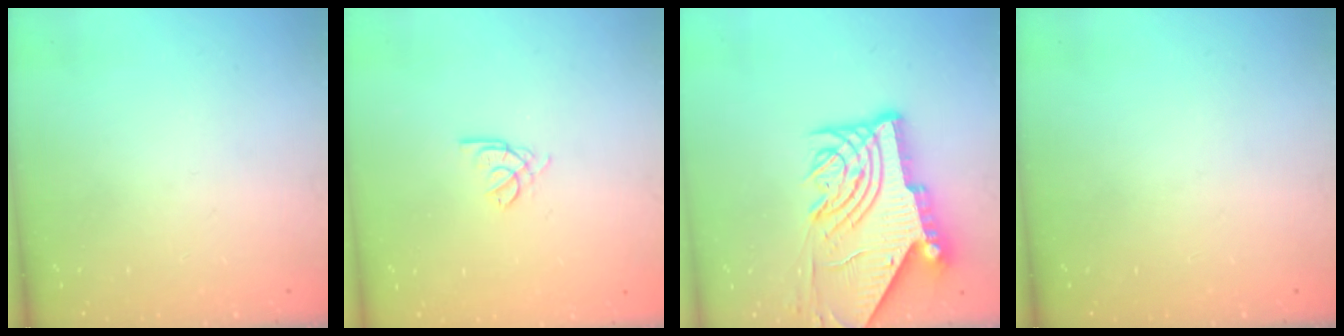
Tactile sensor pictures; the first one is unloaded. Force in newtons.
{"total": 2.2, "press": 2.1, "slide": 0.6}
{"total": 14.9, "press": 14.8, "slide": 1.9}
{"total": 0.0}